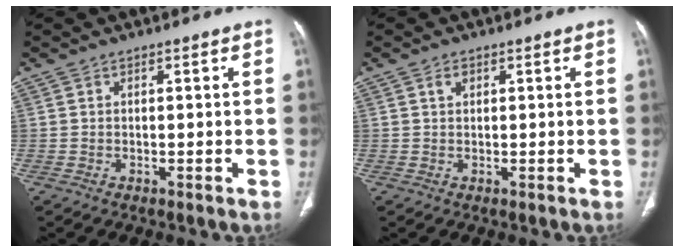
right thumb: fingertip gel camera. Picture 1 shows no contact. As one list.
[{"total": 1.3, "force": [0.6, 0.9, 0.8], "torque": [-0.011, 0.002, 0.010]}]